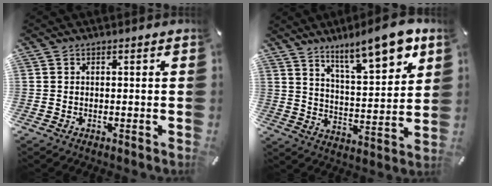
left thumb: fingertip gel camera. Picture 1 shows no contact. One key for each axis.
{"total": 13.6, "fx": 10.7, "fy": 3.8, "fz": 7.5, "tx": -0.114, "ty": -0.071, "tz": 0.182}